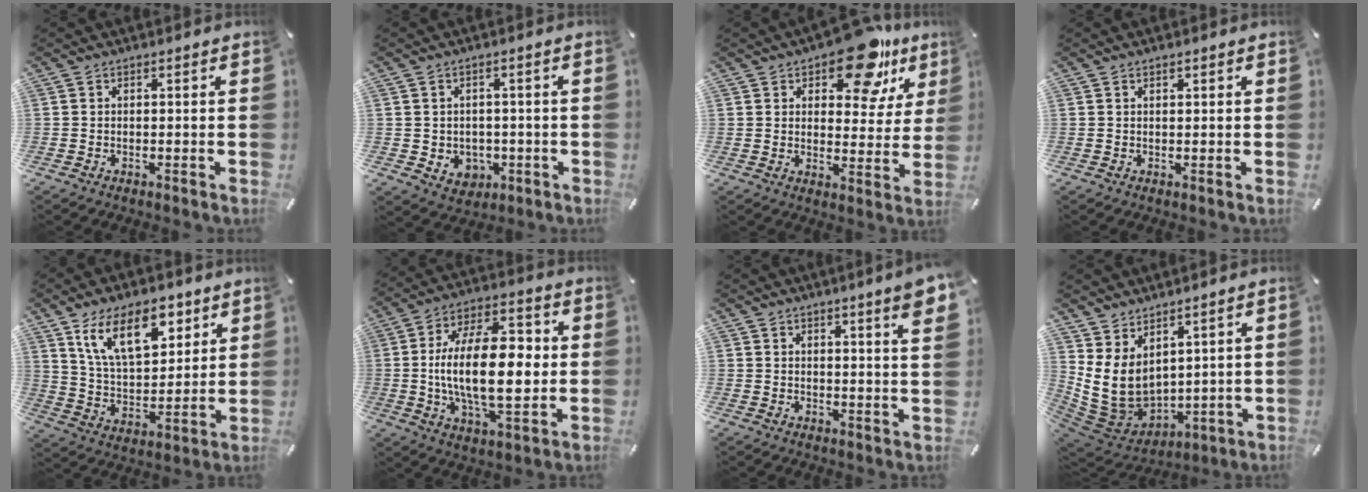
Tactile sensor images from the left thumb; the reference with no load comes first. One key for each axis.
{"total": 4.5, "fx": -0.1, "fy": 4.4, "fz": 1.1, "tx": -0.011, "ty": 0.003, "tz": -0.002}
{"total": 16.1, "fx": 10.6, "fy": 7.7, "fz": 9.3, "tx": -0.116, "ty": -0.058, "tz": 0.175}
{"total": 0.6, "fx": 0.5, "fy": 0.2, "fz": 0.1, "tx": -0.003, "ty": 0.001, "tz": 0.009}
{"total": 15.9, "fx": 9.6, "fy": 8.4, "fz": 9.5, "tx": -0.179, "ty": -0.031, "tz": 0.174}
{"total": 21.0, "fx": 0.2, "fy": 10.6, "fz": 18.1, "tx": -0.327, "ty": -0.002, "tz": -0.005}
{"total": 5.7, "fx": 4.2, "fy": 0.7, "fz": 3.8, "tx": -0.059, "ty": -0.016, "tz": 0.069}
{"total": 10.9, "fx": 3.6, "fy": 8.6, "fz": 5.5, "tx": -0.135, "ty": -0.043, "tz": 0.079}